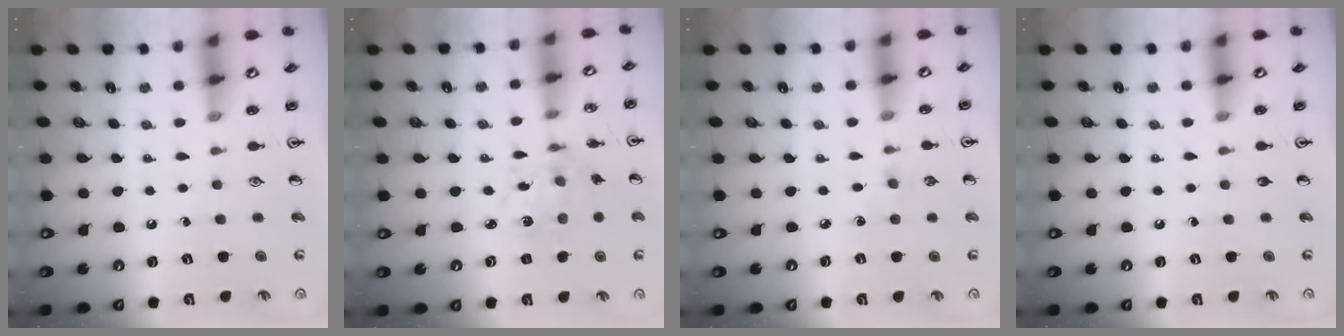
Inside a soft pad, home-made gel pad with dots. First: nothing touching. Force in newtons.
{"total": 5.2, "press": 5.0, "slide": 1.5}
{"total": 2.8, "press": 2.8, "slide": 0.4}
{"total": 0.0}